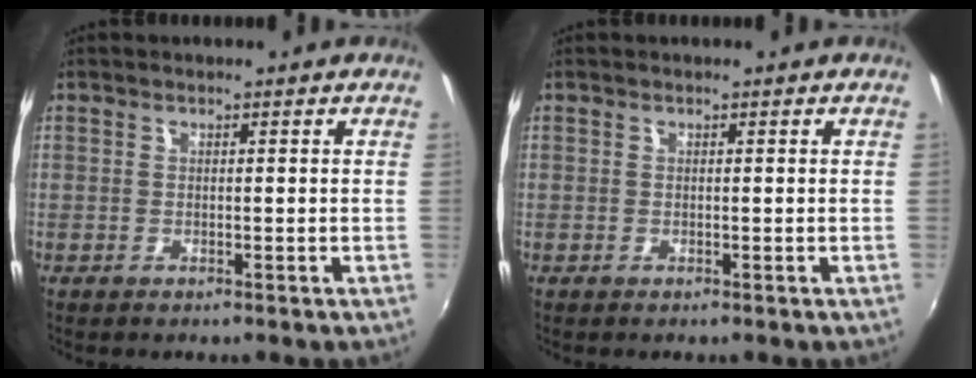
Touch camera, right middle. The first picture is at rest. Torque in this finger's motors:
{"motor_torque": [-0.02, 0.22, -0.03, 0.00]}